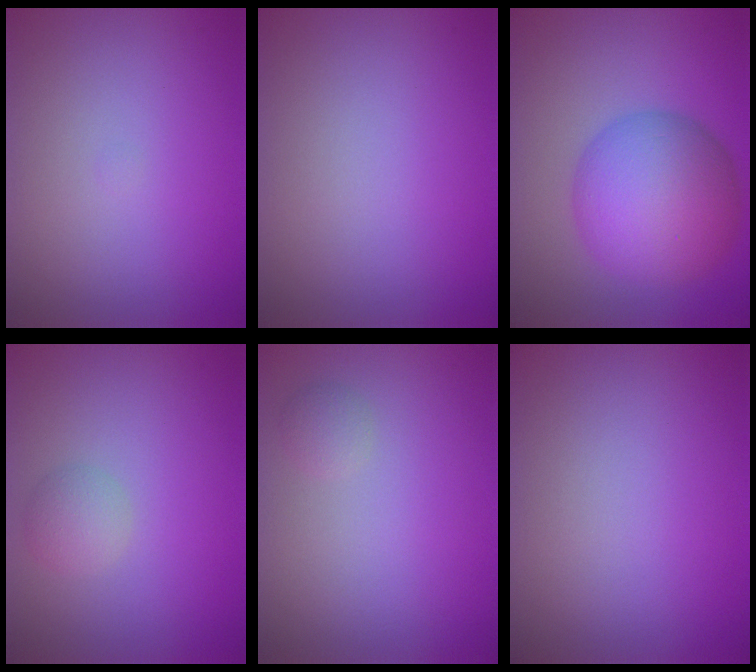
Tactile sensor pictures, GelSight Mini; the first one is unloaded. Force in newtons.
{"total": 0.0}
{"total": 9.1, "press": 9.1, "slide": 0.2}
{"total": 1.7, "press": 1.7, "slide": 0.1}
{"total": 1.0, "press": 1.0, "slide": 0.1}
{"total": 0.0}